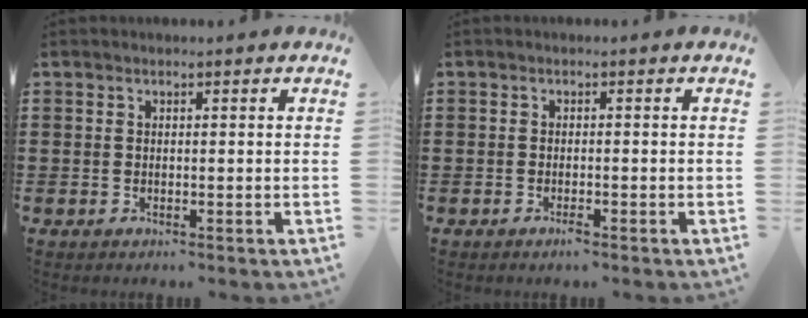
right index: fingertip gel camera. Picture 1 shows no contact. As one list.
[{"total": 1.0, "force": [-0.7, 0.1, 0.7], "torque": [-0.016, -0.006, -0.012]}]